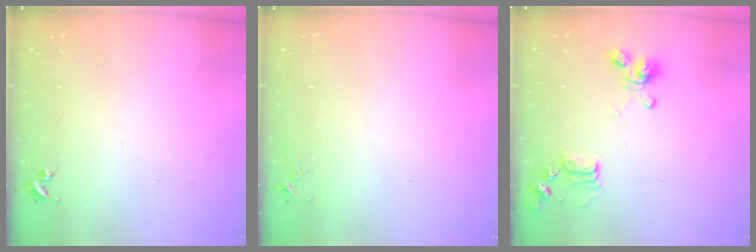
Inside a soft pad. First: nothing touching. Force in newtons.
{"total": 3.3, "press": 3.3, "slide": 0.5}
{"total": 11.9, "press": 11.8, "slide": 1.3}